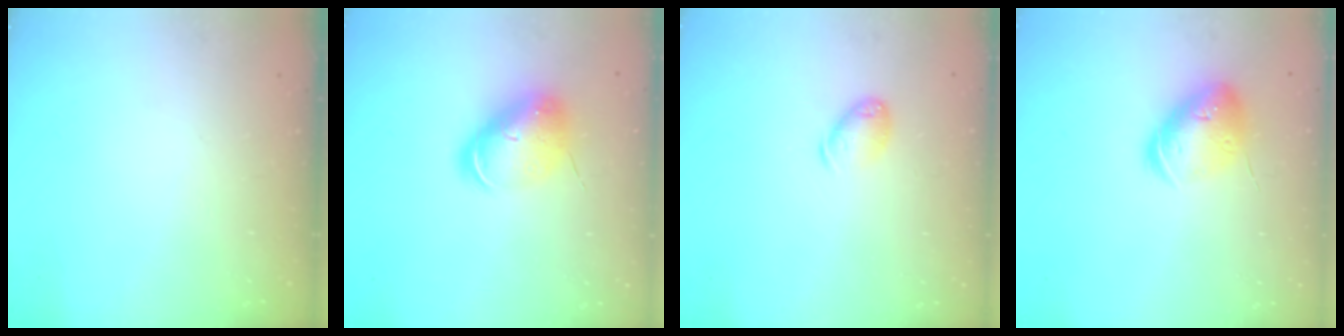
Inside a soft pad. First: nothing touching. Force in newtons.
{"total": 9.3, "press": 9.2, "slide": 1.6}
{"total": 8.4, "press": 8.3, "slide": 1.1}
{"total": 16.0, "press": 15.9, "slide": 2.1}